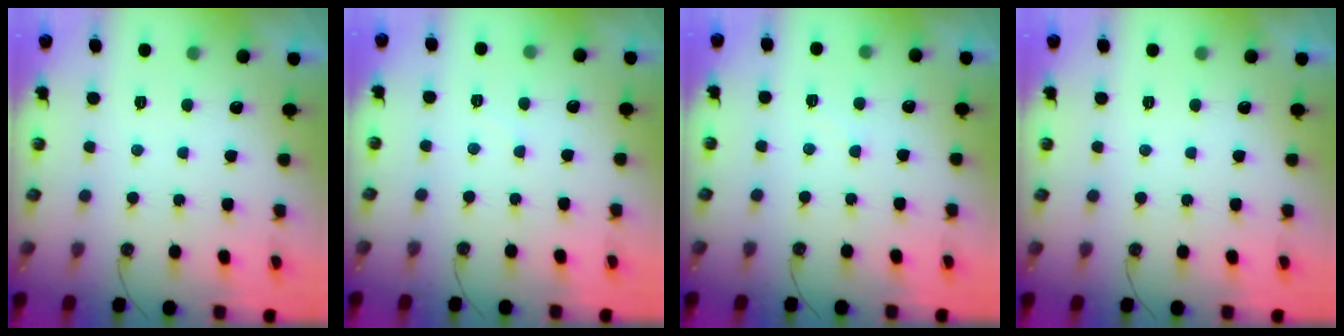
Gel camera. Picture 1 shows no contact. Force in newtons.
{"total": 2.5, "press": 2.5, "slide": 0.4}
{"total": 2.8, "press": 2.8, "slide": 0.4}
{"total": 0.0}